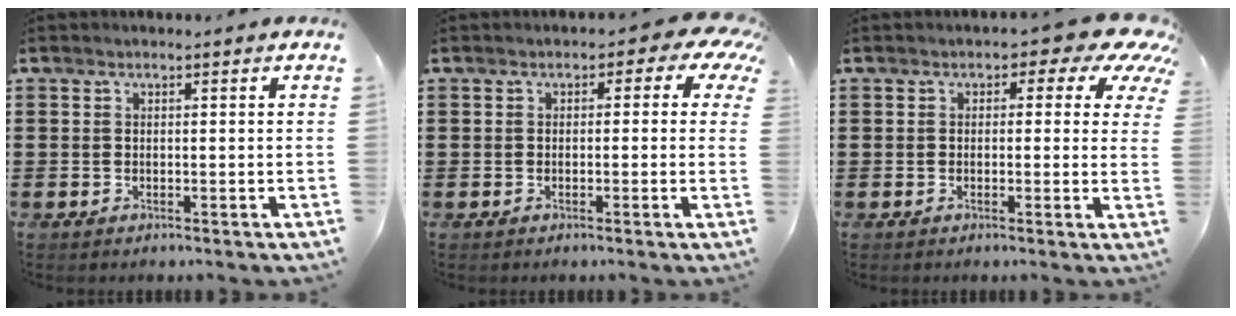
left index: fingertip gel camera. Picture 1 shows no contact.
{"total": 2.4, "force": [0.2, 1.5, 1.9], "torque": [-0.036, 0.006, -0.004]}
{"total": 4.3, "force": [2.3, 2.0, 3.1], "torque": [-0.050, -0.011, 0.030]}